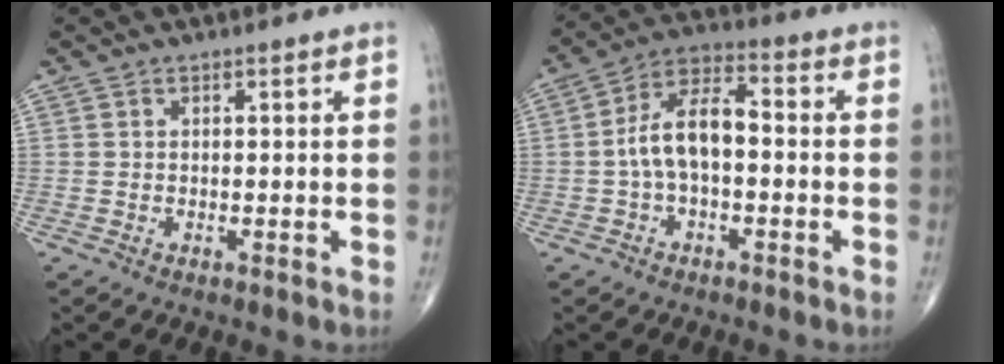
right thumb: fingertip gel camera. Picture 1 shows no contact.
{"total": 9.6, "force": [-1.0, 4.8, 8.2], "torque": [-0.152, 0.040, -0.027]}